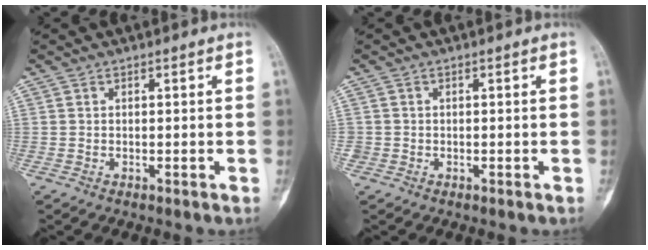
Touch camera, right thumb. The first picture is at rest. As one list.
[{"total": 0.8, "force": [-0.2, 0.7, 0.0], "torque": [0.005, 0.006, -0.006]}]